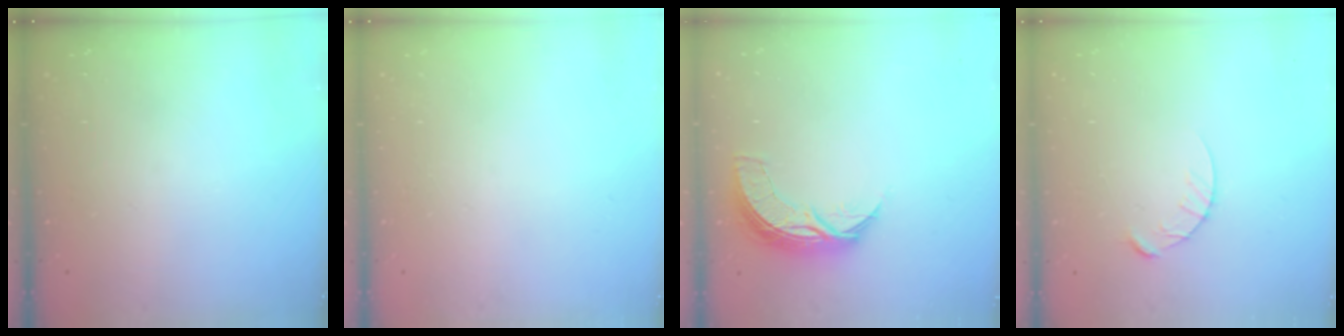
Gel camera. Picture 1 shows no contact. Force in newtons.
{"total": 0.0}
{"total": 7.9, "press": 7.9, "slide": 0.5}
{"total": 5.7, "press": 5.7, "slide": 0.5}